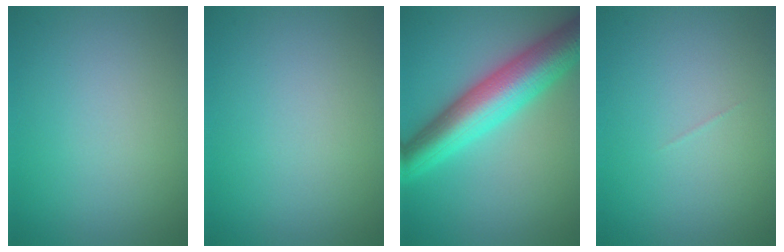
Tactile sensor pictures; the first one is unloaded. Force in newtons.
{"total": 0.0}
{"total": 9.0, "press": 9.0, "slide": 0.1}
{"total": 0.0}